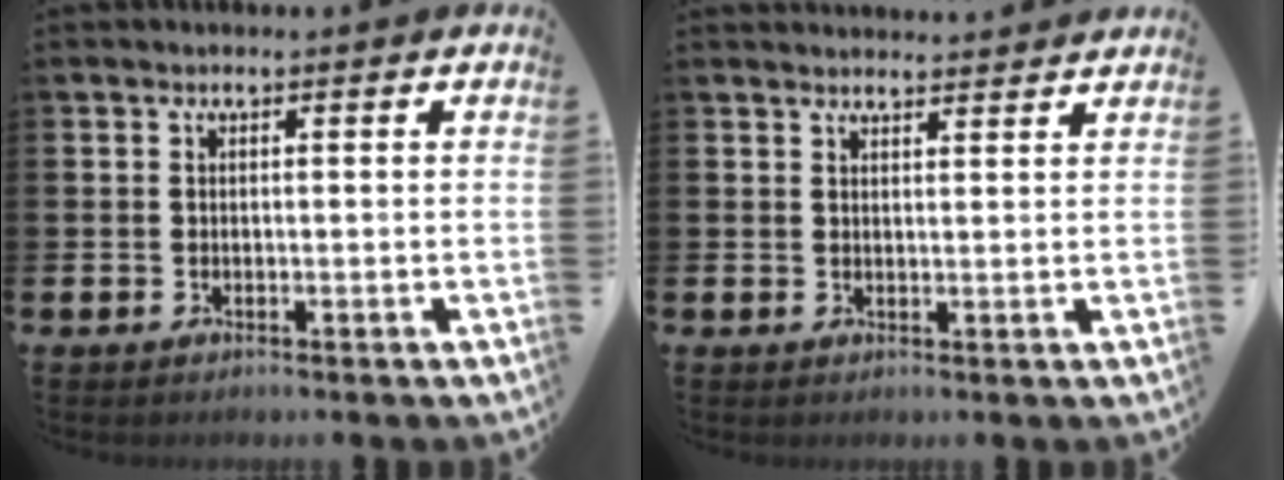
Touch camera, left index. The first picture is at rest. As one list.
[{"total": 2.3, "force": [2.3, 0.2, 0.0], "torque": [0.008, -0.017, 0.040]}]